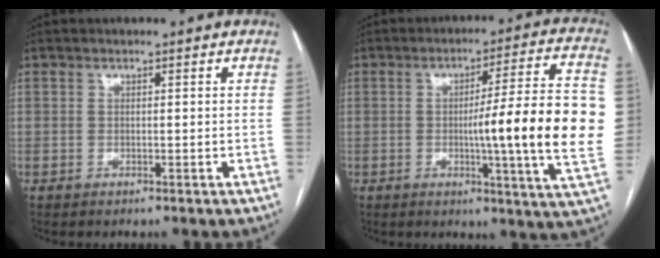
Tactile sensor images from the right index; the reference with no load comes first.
{"total": 17.6, "force": [-1.2, -0.5, 17.6], "torque": [-0.223, 0.001, -0.021]}